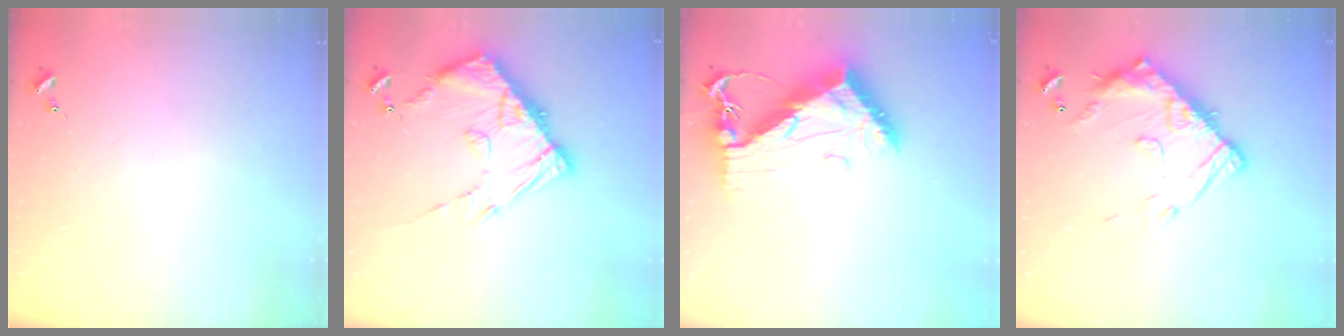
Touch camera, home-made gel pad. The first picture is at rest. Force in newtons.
{"total": 14.4, "press": 14.3, "slide": 1.4}
{"total": 12.5, "press": 12.4, "slide": 1.1}
{"total": 15.4, "press": 15.4, "slide": 1.4}